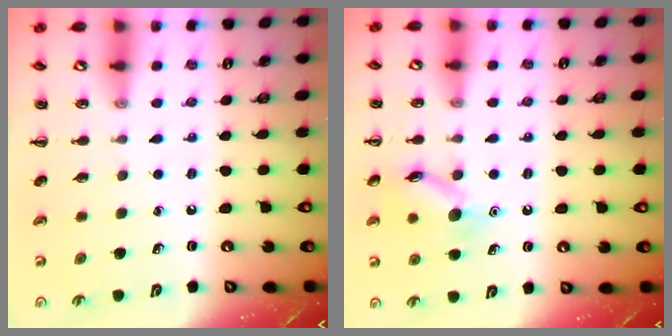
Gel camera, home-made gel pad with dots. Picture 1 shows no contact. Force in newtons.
{"total": 11.4, "press": 11.4, "slide": 0.6}